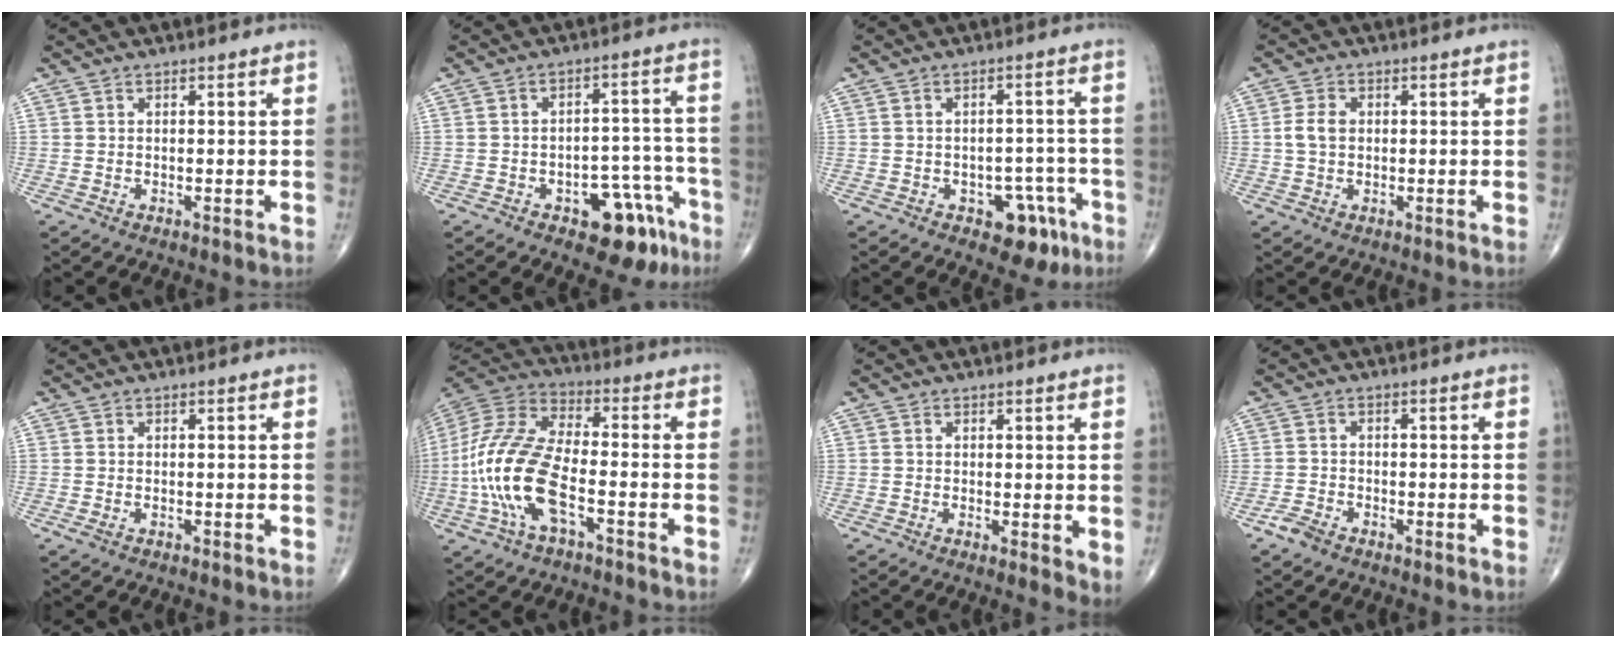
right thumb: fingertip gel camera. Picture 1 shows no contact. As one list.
[{"total": 11.2, "force": [-6.2, 5.7, 7.4], "torque": [-0.056, 0.050, -0.075]}, {"total": 7.6, "force": [-3.9, 4.6, 4.6], "torque": [-0.021, 0.029, -0.045]}, {"total": 3.4, "force": [0.2, 2.4, 2.4], "torque": [-0.049, 0.007, 0.001]}, {"total": 0.7, "force": [-0.3, 0.4, 0.5], "torque": [-0.016, -0.001, -0.005]}, {"total": 17.6, "force": [-5.0, 7.3, 15.2], "torque": [-0.336, 0.030, -0.097]}, {"total": 3.4, "force": [0.3, 1.1, 3.2], "torque": [-0.049, -0.014, 0.005]}, {"total": 2.6, "force": [-1.9, 1.3, 1.3], "torque": [-0.030, 0.003, -0.038]}]